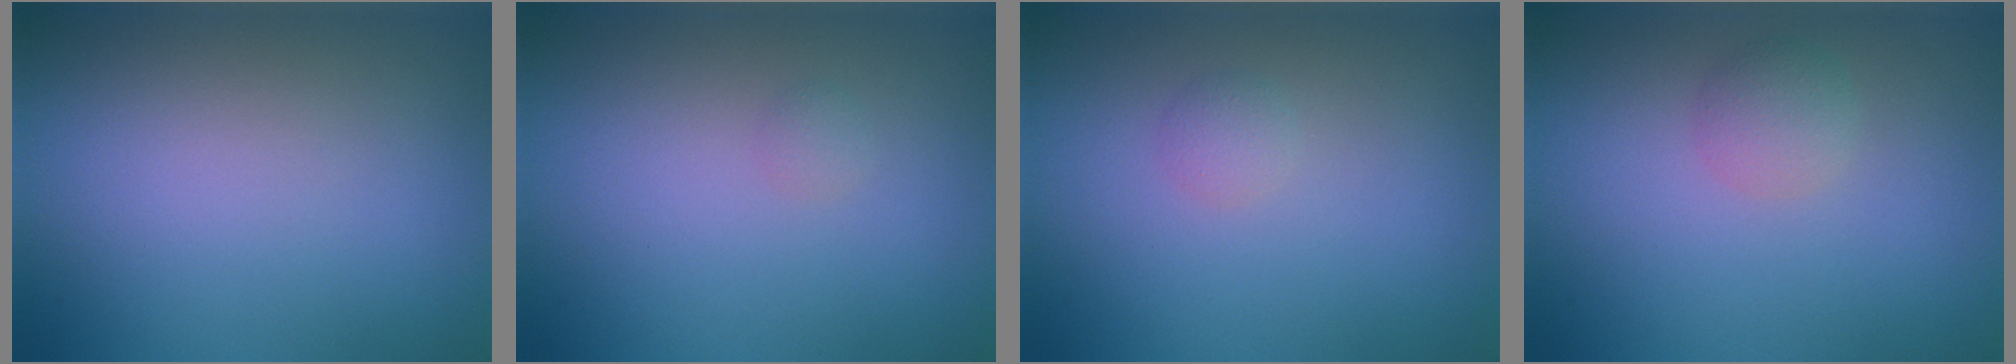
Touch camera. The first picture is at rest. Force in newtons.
{"total": 0.6, "press": 0.6, "slide": 0.1}
{"total": 1.0, "press": 1.0, "slide": 0.0}
{"total": 1.9, "press": 1.9, "slide": 0.1}